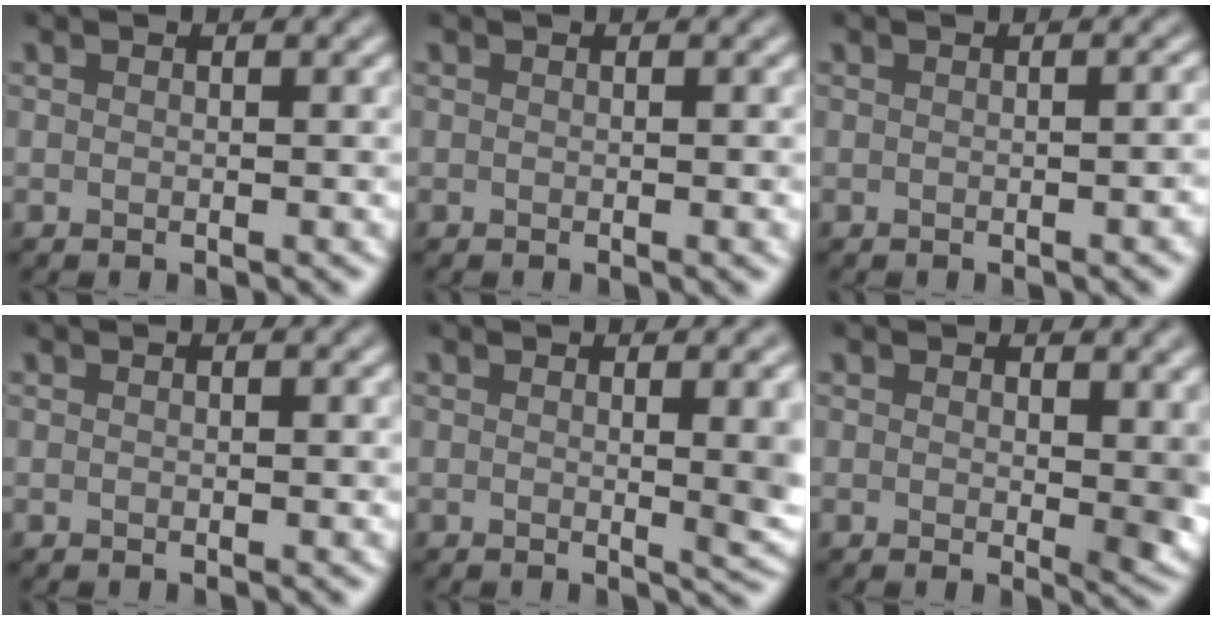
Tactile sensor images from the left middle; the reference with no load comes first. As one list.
[{"total": 0.7, "force": [-0.1, 0.0, 0.6], "torque": [-0.007, -0.002, -0.001]}, {"total": 1.6, "force": [-0.5, 0.4, 1.5], "torque": [-0.011, -0.001, 0.001]}, {"total": 0.0}, {"total": 5.2, "force": [0.8, 1.6, 4.9], "torque": [-0.042, -0.005, 0.014]}, {"total": 4.5, "force": [1.4, 2.1, 3.8], "torque": [-0.048, -0.008, 0.023]}]